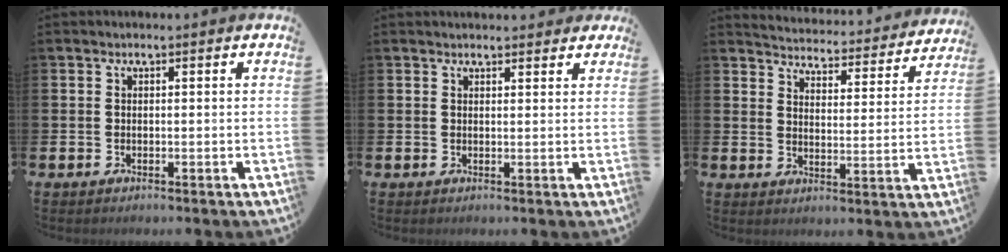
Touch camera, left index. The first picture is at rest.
{"total": 1.8, "force": [1.8, 0.5, 0.1], "torque": [0.006, -0.003, 0.031]}
{"total": 4.3, "force": [4.3, 0.5, 0.2], "torque": [-0.022, -0.039, 0.068]}